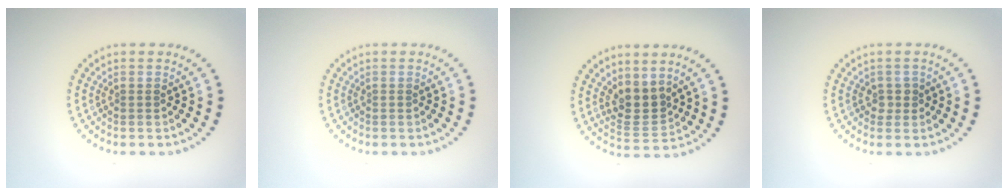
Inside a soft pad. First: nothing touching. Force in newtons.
{"total": 0.0}
{"total": 3.1, "press": 2.6, "slide": 1.7}
{"total": 0.9, "press": 0.8, "slide": 0.4}